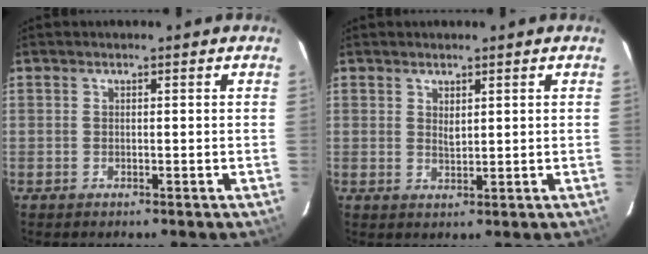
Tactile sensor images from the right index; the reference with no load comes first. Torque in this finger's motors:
{"motor_torque": [-0.40, 0.24, -0.10, -0.01]}